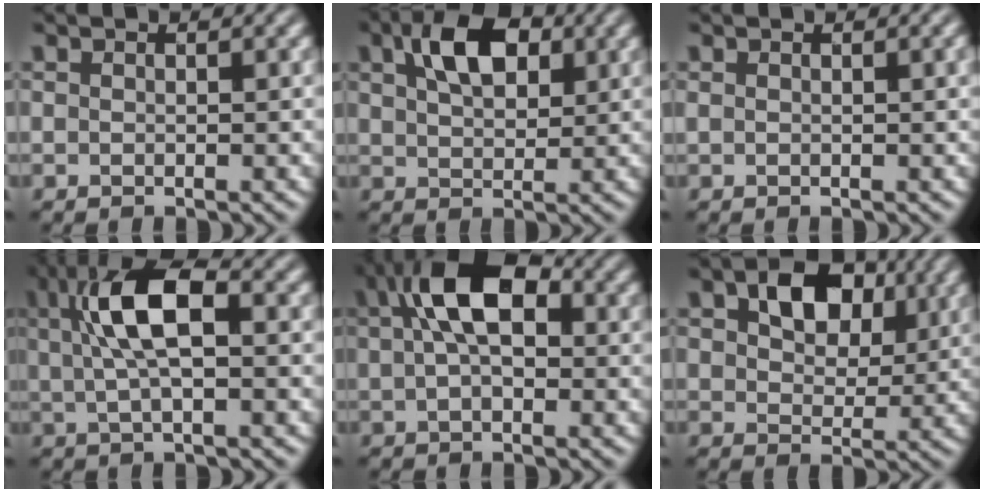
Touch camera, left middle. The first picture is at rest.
{"total": 5.5, "force": [2.2, 3.1, 4.1], "torque": [-0.080, 0.008, 0.038]}
{"total": 1.4, "force": [0.5, 0.5, 1.2], "torque": [-0.013, 0.002, 0.005]}
{"total": 7.1, "force": [1.2, 2.6, 6.5], "torque": [-0.135, 0.013, 0.020]}
{"total": 7.6, "force": [1.8, 4.0, 6.2], "torque": [-0.117, 0.019, 0.025]}
{"total": 5.3, "force": [2.0, 3.6, 3.5], "torque": [-0.071, 0.000, 0.027]}